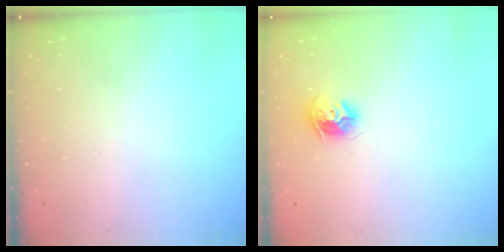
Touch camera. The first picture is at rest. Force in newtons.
{"total": 8.5, "press": 8.5, "slide": 0.4}